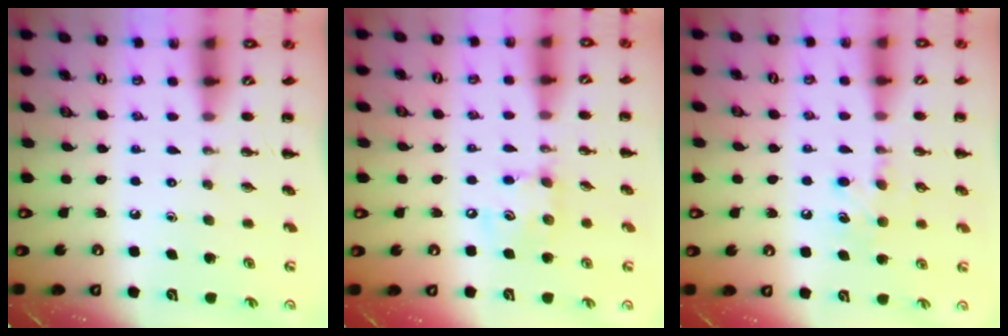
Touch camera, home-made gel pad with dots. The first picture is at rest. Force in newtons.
{"total": 7.9, "press": 7.9, "slide": 0.8}
{"total": 9.1, "press": 8.9, "slide": 2.0}